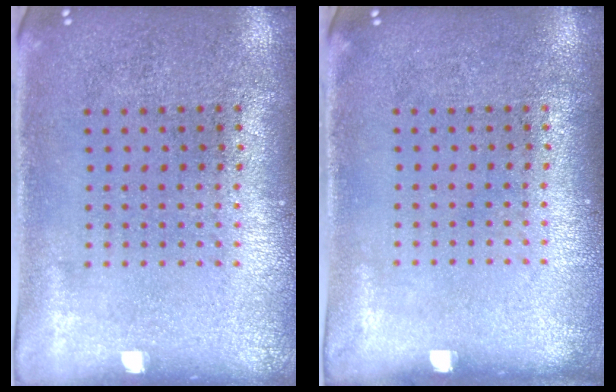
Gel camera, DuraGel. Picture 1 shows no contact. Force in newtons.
{"total": 0.0}